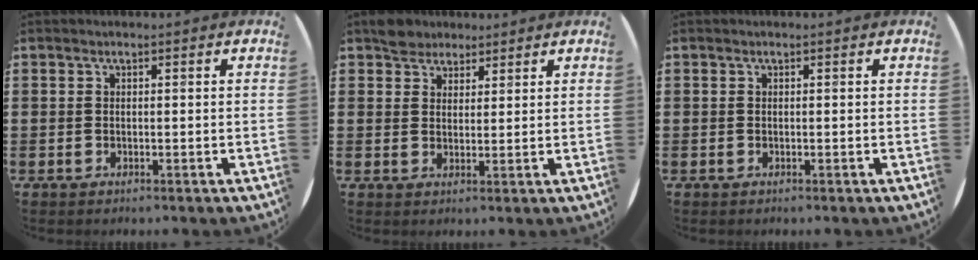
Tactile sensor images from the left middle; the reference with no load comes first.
{"total": 3.3, "force": [2.9, 1.6, -0.1], "torque": [0.000, 0.005, 0.056]}
{"total": 0.0}